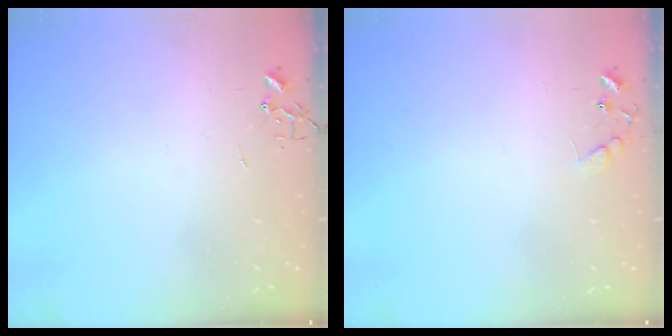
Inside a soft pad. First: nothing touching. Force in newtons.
{"total": 8.9, "press": 8.9, "slide": 0.5}